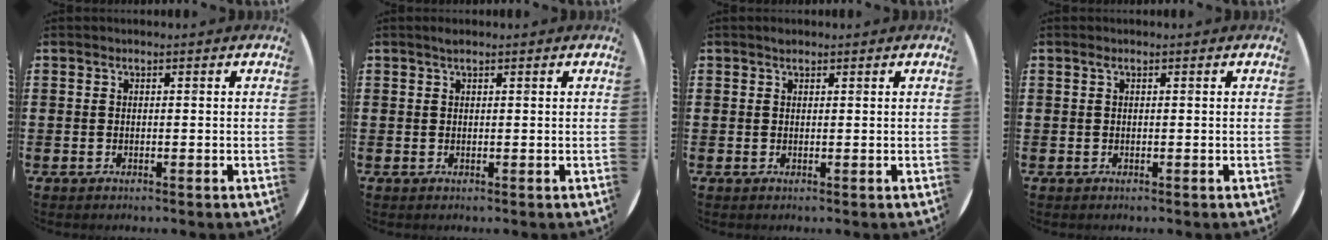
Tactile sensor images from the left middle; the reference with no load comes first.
{"total": 0.7, "force": [0.6, 0.1, 0.4], "torque": [-0.009, 0.002, 0.010]}
{"total": 0.6, "force": [0.6, 0.3, 0.1], "torque": [0.005, -0.002, 0.009]}
{"total": 0.0}